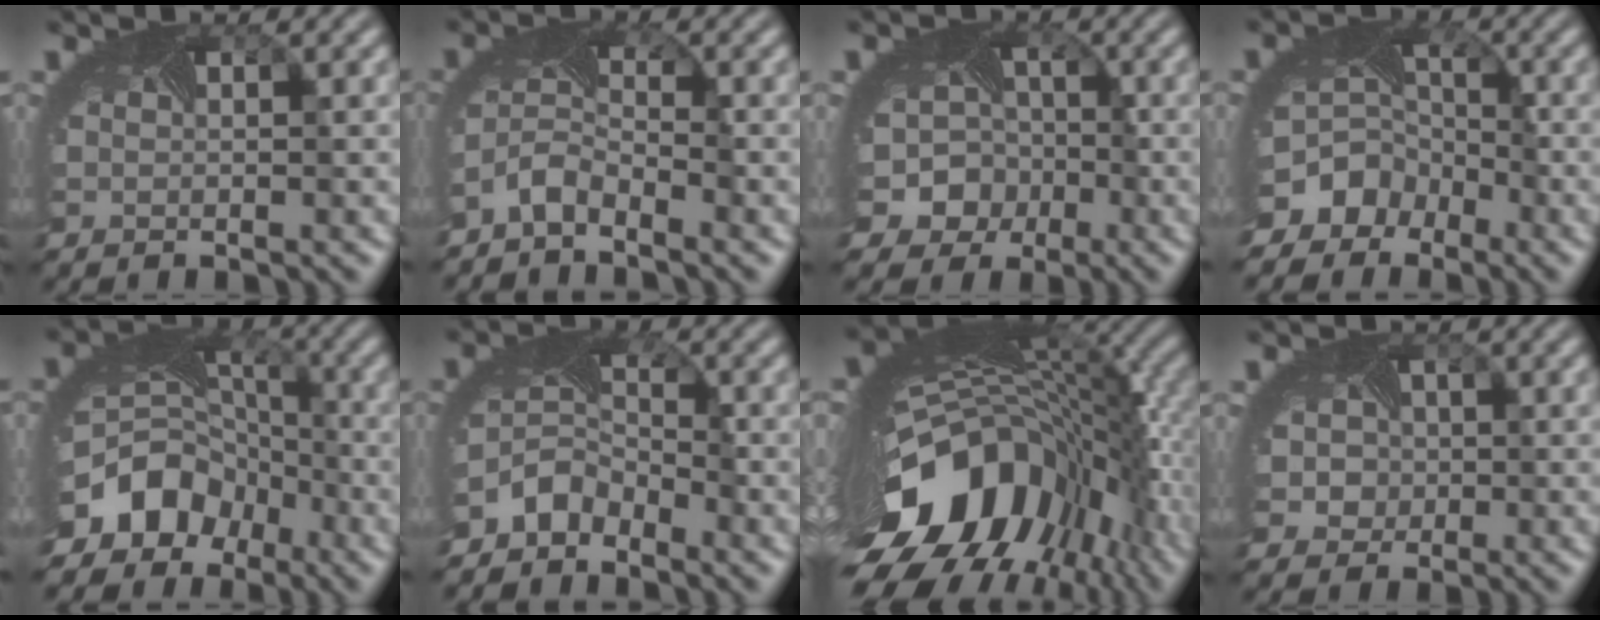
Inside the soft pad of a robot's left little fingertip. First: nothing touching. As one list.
[{"total": 3.0, "force": [-2.6, 0.9, 1.0], "torque": [-0.037, -0.006, -0.061]}, {"total": 10.3, "force": [-3.2, 9.2, 3.4], "torque": [-0.064, -0.007, -0.075]}, {"total": 9.1, "force": [-5.3, 7.1, 2.1], "torque": [-0.048, -0.025, -0.086]}, {"total": 10.6, "force": [-5.7, 8.2, 3.6], "torque": [-0.087, -0.016, -0.098]}, {"total": 3.7, "force": [-3.1, 1.9, 0.9], "torque": [-0.025, -0.005, -0.070]}, {"total": 16.9, "force": [-4.7, 9.9, 12.9], "torque": [-0.264, -0.054, -0.068]}, {"total": 4.1, "force": [0.1, 3.7, 1.8], "torque": [-0.017, 0.009, -0.015]}]